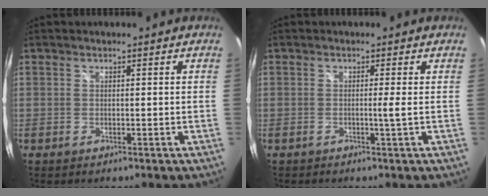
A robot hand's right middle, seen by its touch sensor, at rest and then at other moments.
{"total": 1.2, "force": [-0.2, -0.6, 1.0], "torque": [-0.008, -0.008, -0.006]}